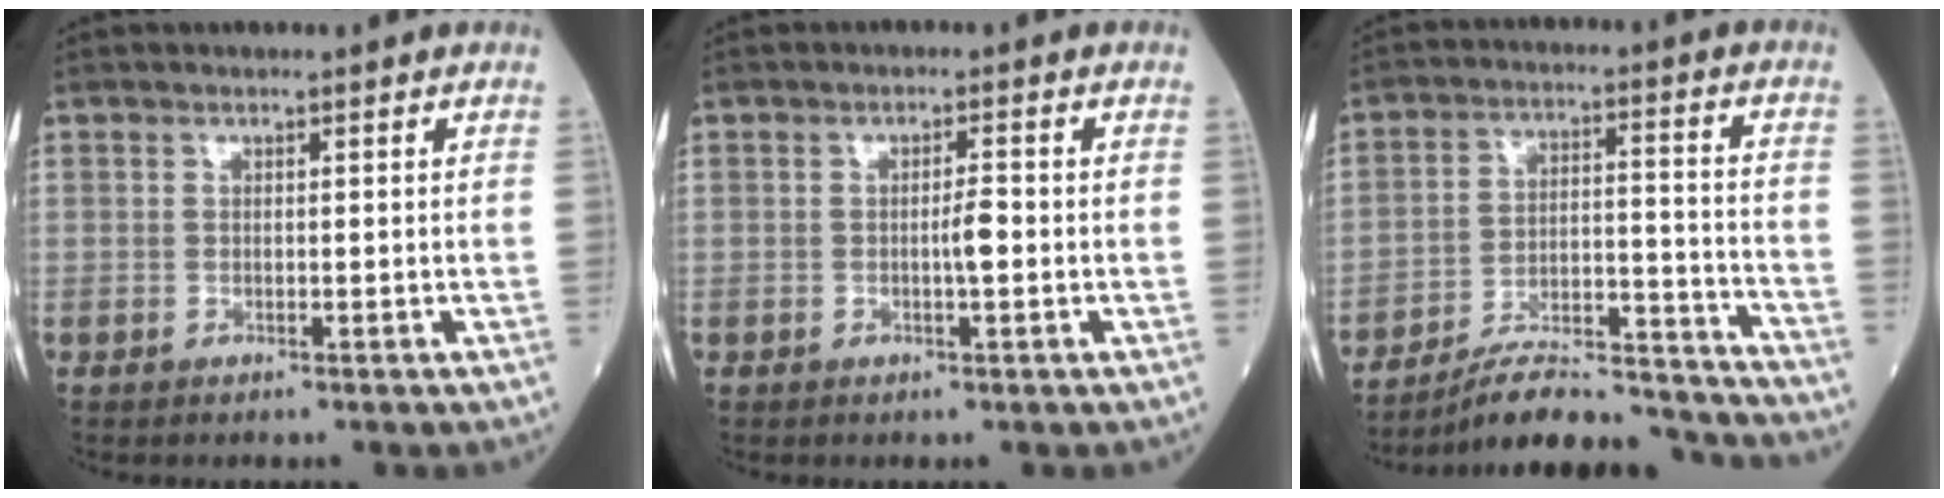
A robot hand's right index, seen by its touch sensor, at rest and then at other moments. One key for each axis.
{"total": 2.3, "fx": -0.4, "fy": 0.2, "fz": 2.2, "tx": -0.039, "ty": 0.001, "tz": -0.009}
{"total": 18.6, "fx": -17.9, "fy": 1.2, "fz": 5.2, "tx": -0.080, "ty": 0.020, "tz": -0.270}